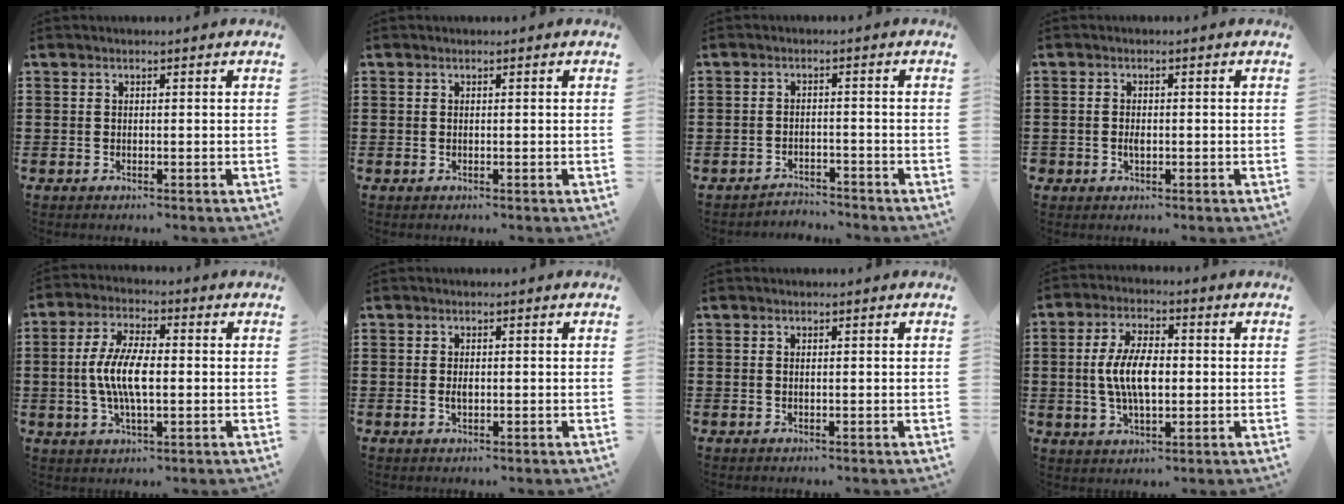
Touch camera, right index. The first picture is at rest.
{"total": 0.0}
{"total": 2.7, "force": [-2.6, 0.2, -0.3], "torque": [-0.004, 0.001, -0.059]}
{"total": 1.2, "force": [-0.3, 0.9, 0.7], "torque": [-0.015, 0.004, -0.006]}
{"total": 7.9, "force": [-0.7, 2.9, 7.4], "torque": [-0.164, -0.006, -0.021]}
{"total": 1.3, "force": [-0.1, 0.6, 1.1], "torque": [-0.022, 0.003, -0.003]}
{"total": 0.0}
{"total": 7.7, "force": [-0.2, 3.5, 6.9], "torque": [-0.146, 0.004, -0.010]}